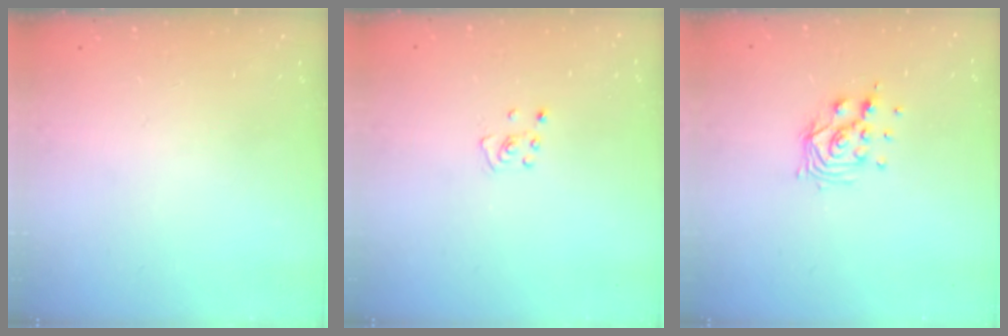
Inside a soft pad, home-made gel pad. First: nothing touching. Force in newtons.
{"total": 3.2, "press": 3.2, "slide": 0.2}
{"total": 8.9, "press": 8.9, "slide": 0.7}